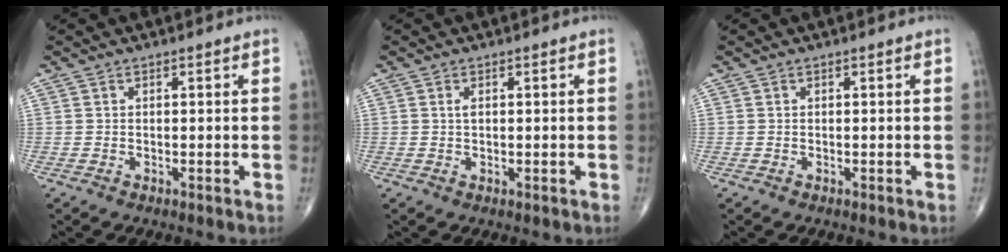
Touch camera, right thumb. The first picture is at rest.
{"total": 1.1, "force": [0.3, 0.5, 0.9], "torque": [-0.019, -0.001, 0.004]}
{"total": 0.0}